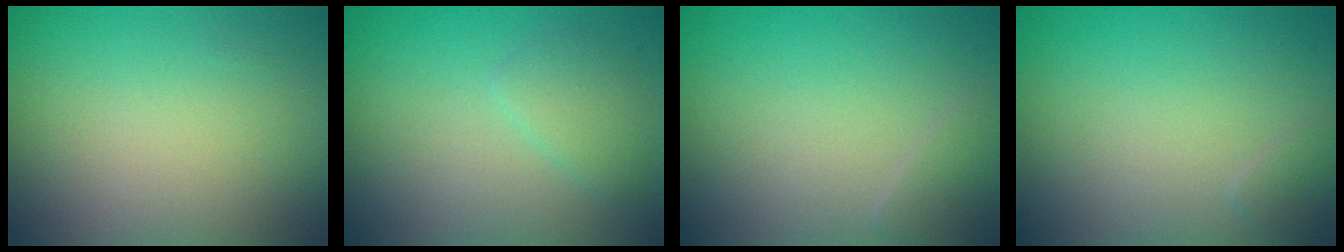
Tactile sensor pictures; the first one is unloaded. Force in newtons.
{"total": 1.8, "press": 1.8, "slide": 0.1}
{"total": 1.3, "press": 1.3, "slide": 0.1}
{"total": 0.9, "press": 0.9, "slide": 0.1}